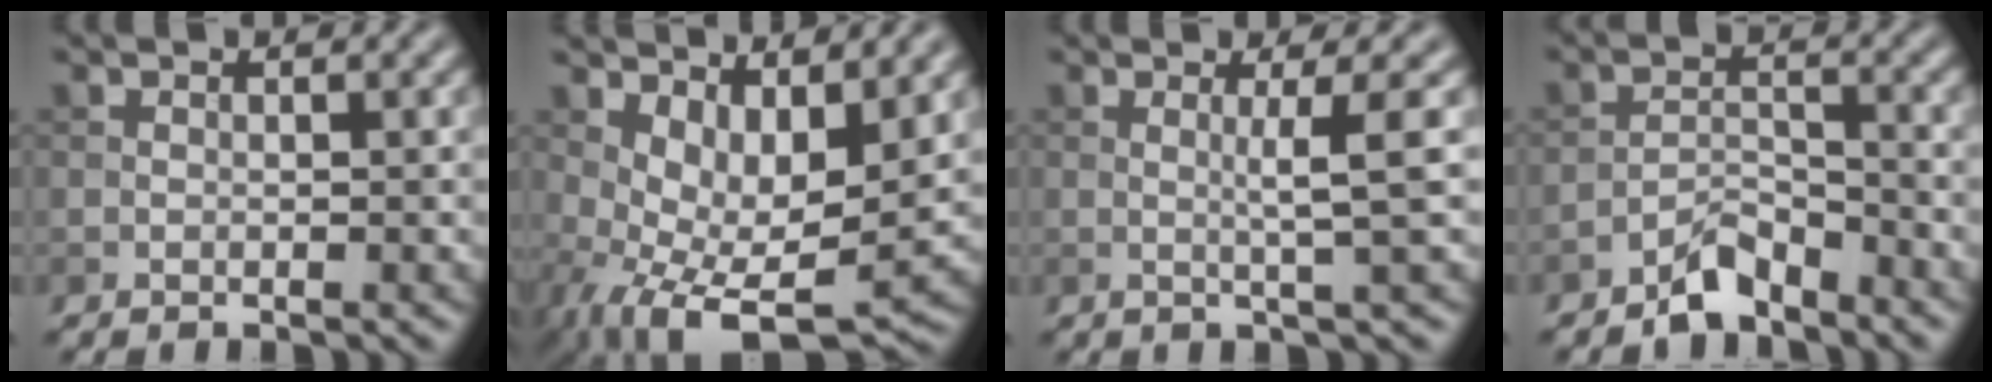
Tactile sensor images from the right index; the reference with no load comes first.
{"total": 8.1, "force": [1.6, 4.2, 6.8], "torque": [-0.119, -0.022, 0.038]}
{"total": 3.1, "force": [0.3, 0.4, 3.0], "torque": [-0.053, 0.002, -0.001]}
{"total": 3.1, "force": [-2.7, 1.0, 1.3], "torque": [-0.019, 0.010, -0.055]}